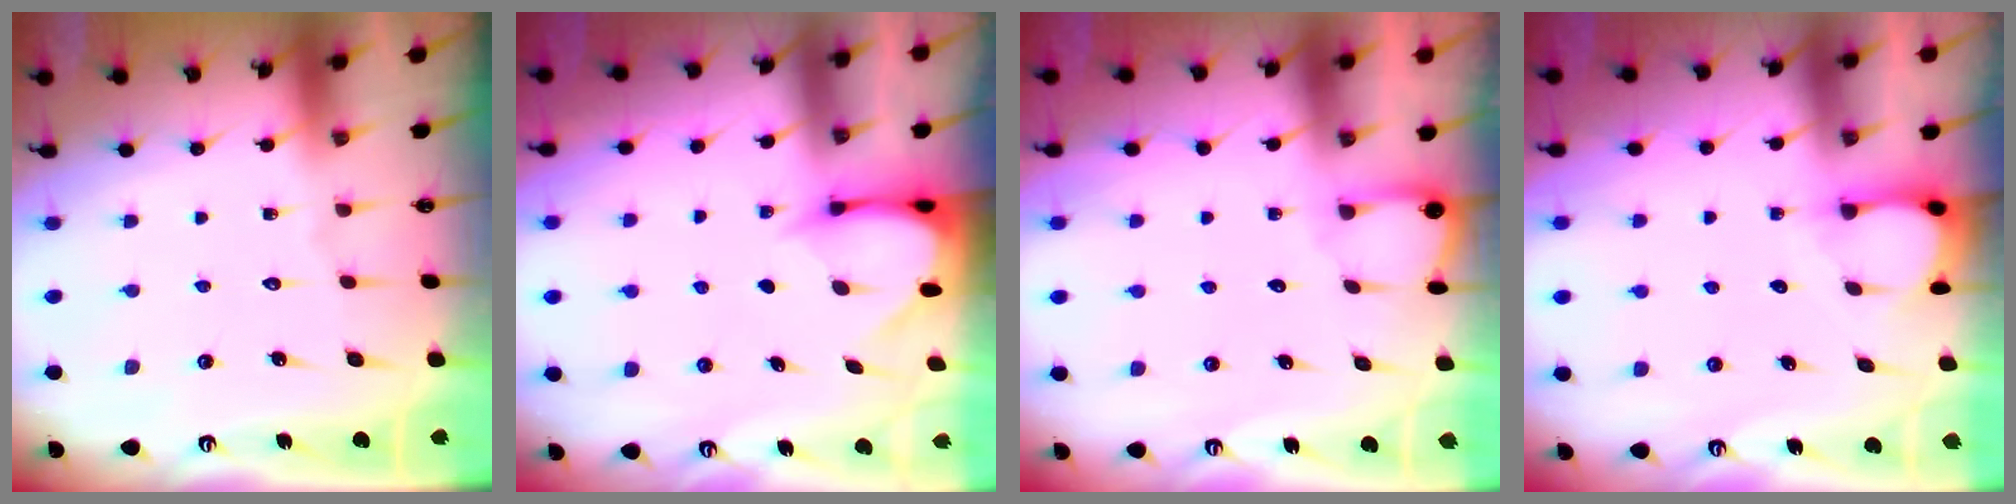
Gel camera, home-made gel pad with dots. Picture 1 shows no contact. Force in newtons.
{"total": 3.3, "press": 3.3, "slide": 0.3}
{"total": 2.7, "press": 2.7, "slide": 0.2}
{"total": 3.0, "press": 3.0, "slide": 0.3}